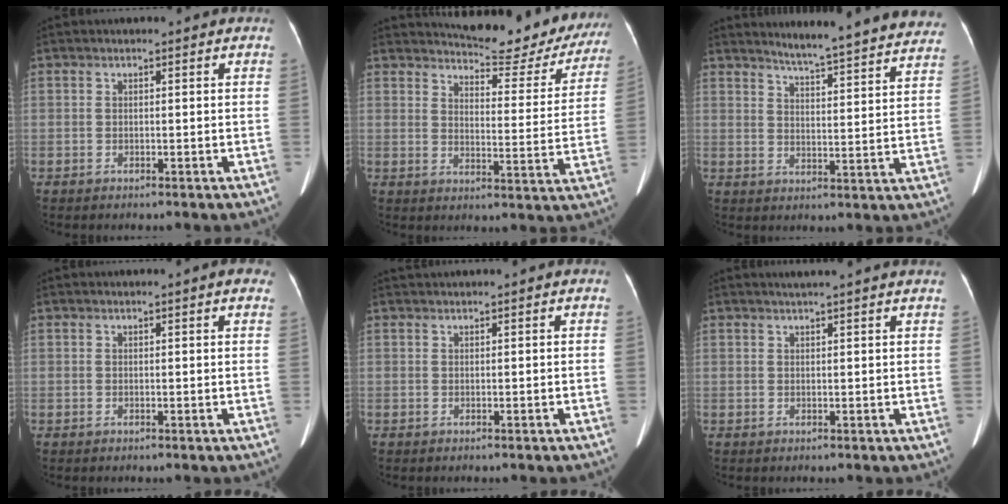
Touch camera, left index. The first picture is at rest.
{"total": 17.6, "force": [16.5, 3.8, 4.9], "torque": [-0.051, -0.051, 0.186]}
{"total": 21.0, "force": [19.6, 0.9, 7.4], "torque": [-0.094, -0.059, 0.232]}
{"total": 2.3, "force": [1.6, 0.2, 1.6], "torque": [-0.016, 0.008, 0.015]}
{"total": 0.7, "force": [0.7, 0.0, 0.0], "torque": [-0.007, 0.020, 0.020]}
{"total": 4.5, "force": [3.9, -0.6, 2.2], "torque": [-0.030, 0.019, 0.047]}